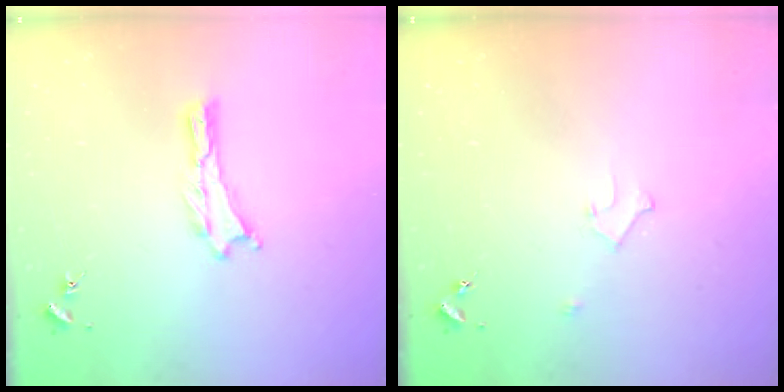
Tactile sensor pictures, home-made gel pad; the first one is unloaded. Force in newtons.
{"total": 2.2, "press": 2.2, "slide": 0.2}